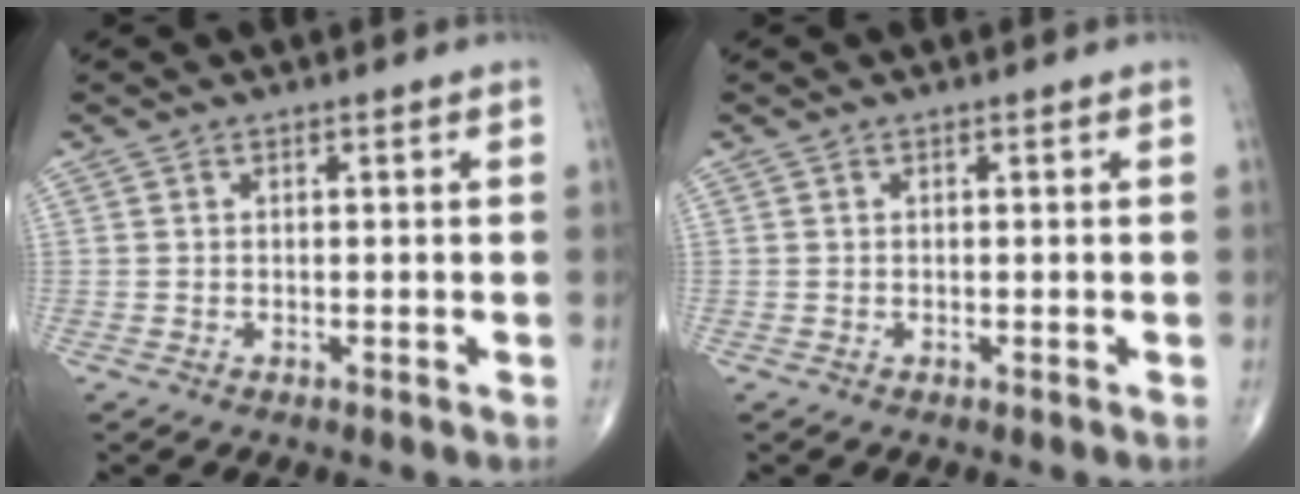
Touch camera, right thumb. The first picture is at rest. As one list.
[{"total": 0.0}]